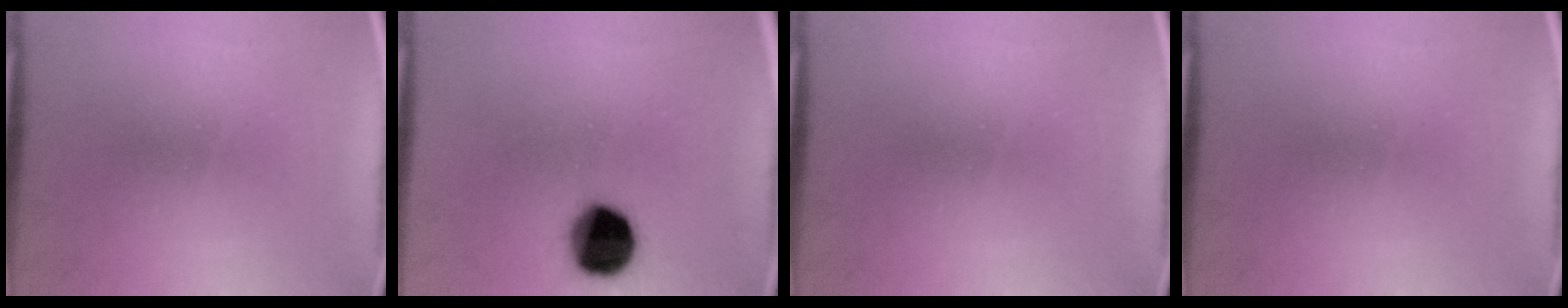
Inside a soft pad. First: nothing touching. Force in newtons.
{"total": 12.8}
{"total": 0.0}
{"total": 0.0}